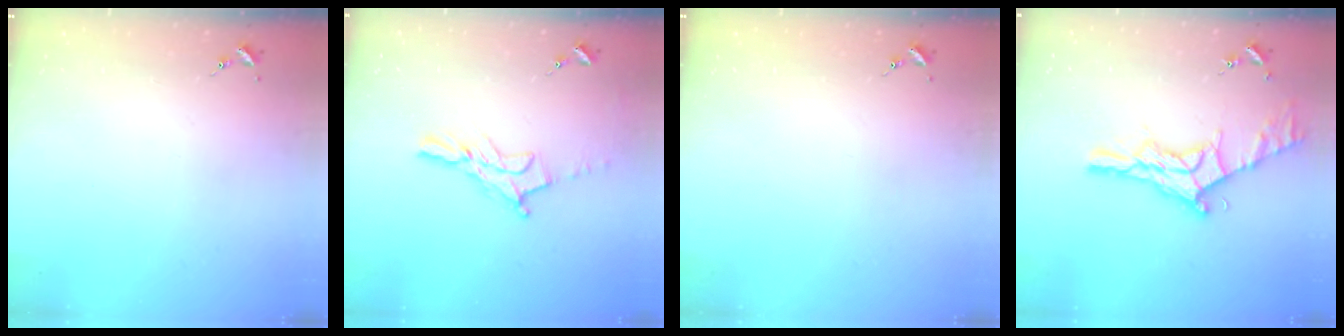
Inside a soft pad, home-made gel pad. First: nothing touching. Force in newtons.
{"total": 11.6, "press": 11.6, "slide": 1.0}
{"total": 0.0}
{"total": 17.0, "press": 17.0, "slide": 1.2}